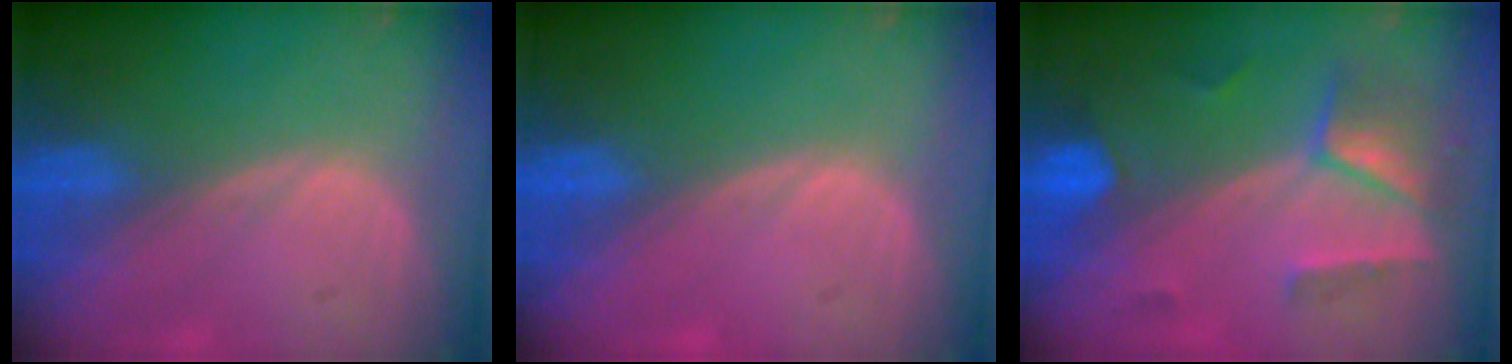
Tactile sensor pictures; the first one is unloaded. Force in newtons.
{"total": 0.0}
{"total": 7.4, "press": 6.5, "slide": 3.6}